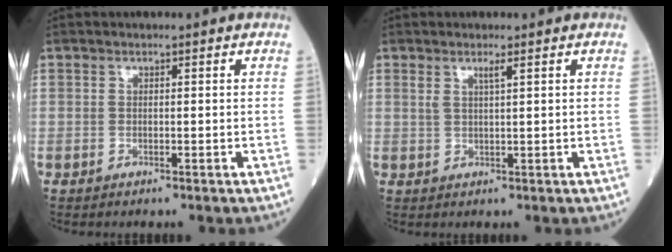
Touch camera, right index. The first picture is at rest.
{"total": 1.6, "force": [1.0, -0.2, 1.3], "torque": [-0.029, -0.001, 0.020]}